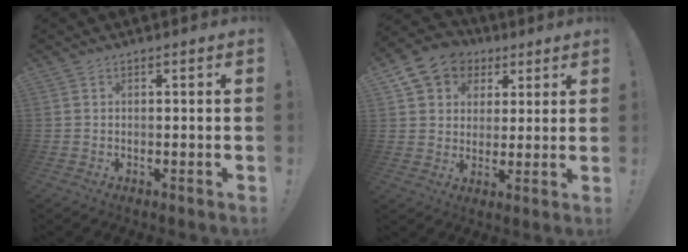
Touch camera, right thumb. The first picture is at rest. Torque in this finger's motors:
{"motor_torque": [0.53, 0.53, 0.22, -0.14, 0.04]}